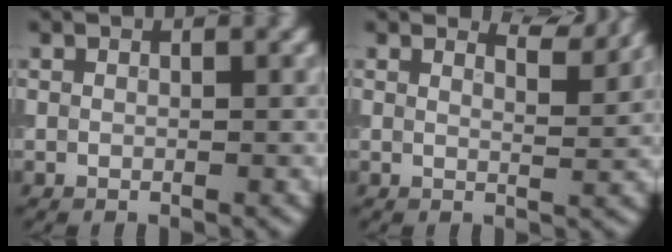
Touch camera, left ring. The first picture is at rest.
{"total": 3.0, "force": [2.7, 0.5, 1.0], "torque": [-0.009, -0.004, 0.028]}